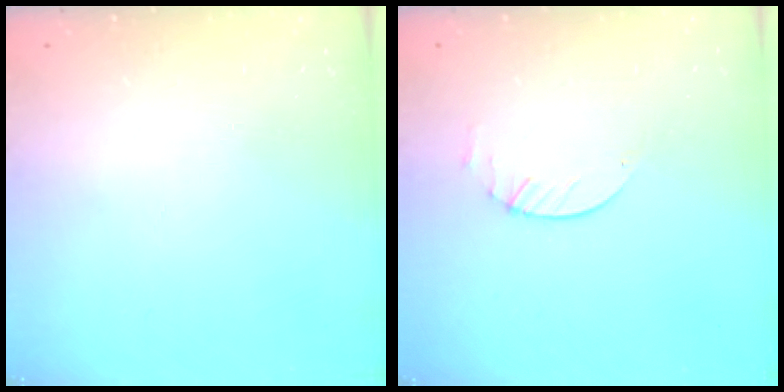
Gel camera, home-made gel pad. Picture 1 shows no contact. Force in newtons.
{"total": 1.9, "press": 1.9, "slide": 0.3}